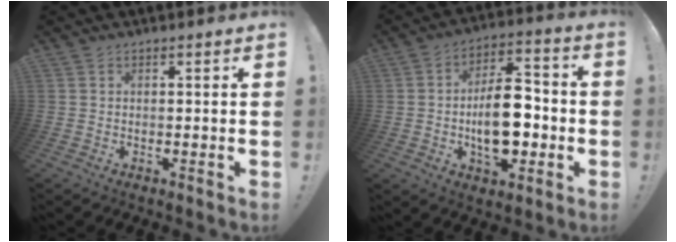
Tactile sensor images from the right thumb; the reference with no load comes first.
{"total": 15.8, "force": [-3.0, 9.8, 11.9], "torque": [-0.178, 0.020, -0.049]}